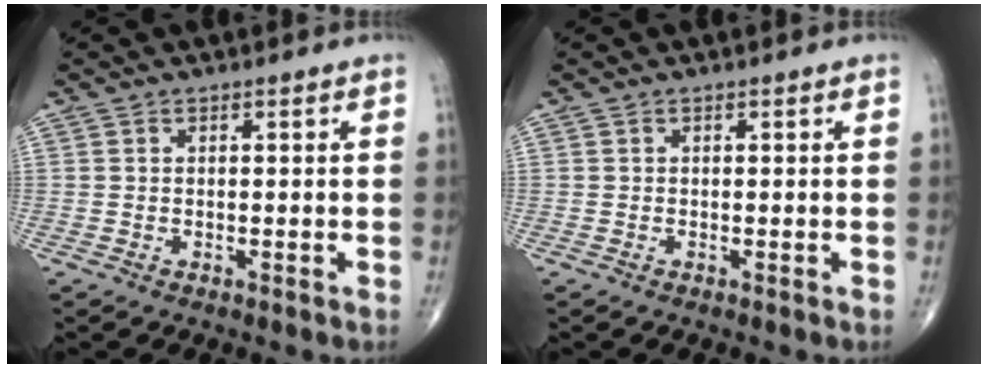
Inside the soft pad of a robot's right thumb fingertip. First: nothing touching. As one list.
[{"total": 0.0}]